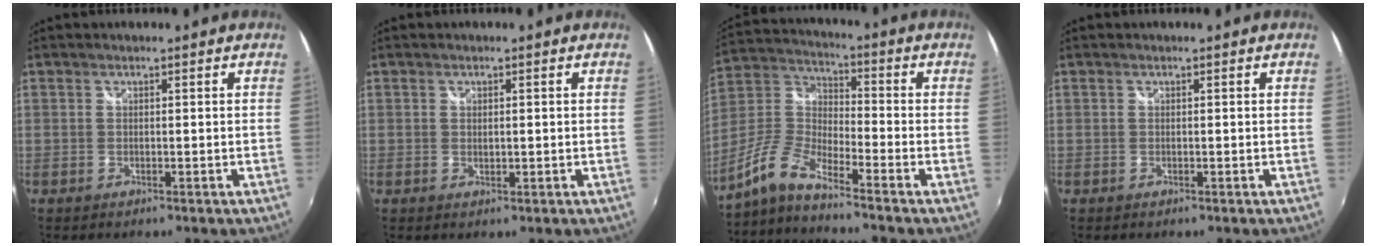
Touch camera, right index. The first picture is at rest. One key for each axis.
{"total": 1.3, "fx": 0.2, "fy": 0.8, "fz": 1.0, "tx": -0.014, "ty": -0.002, "tz": 0.005}
{"total": 8.7, "fx": -6.8, "fy": 1.4, "fz": 5.2, "tx": -0.126, "ty": 0.011, "tz": -0.146}
{"total": 0.0}